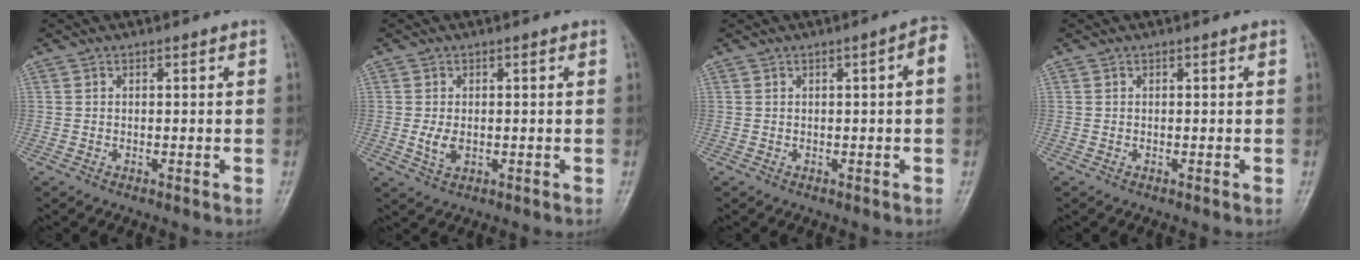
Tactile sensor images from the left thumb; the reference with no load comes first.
{"total": 2.9, "force": [-0.2, 1.9, 2.2], "torque": [-0.042, -0.007, -0.002]}
{"total": 3.2, "force": [0.4, 0.6, 3.2], "torque": [-0.045, 0.014, 0.001]}
{"total": 0.0}